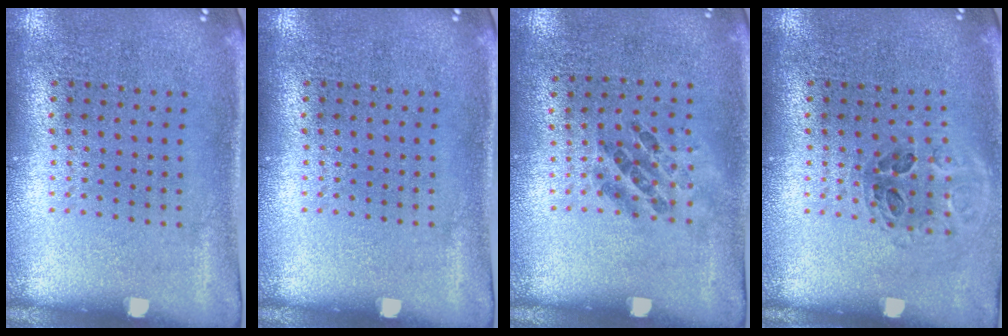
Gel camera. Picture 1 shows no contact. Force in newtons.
{"total": 0.0}
{"total": 1.1, "press": 0.6, "slide": 0.9}
{"total": 1.0, "press": 1.0, "slide": 0.3}